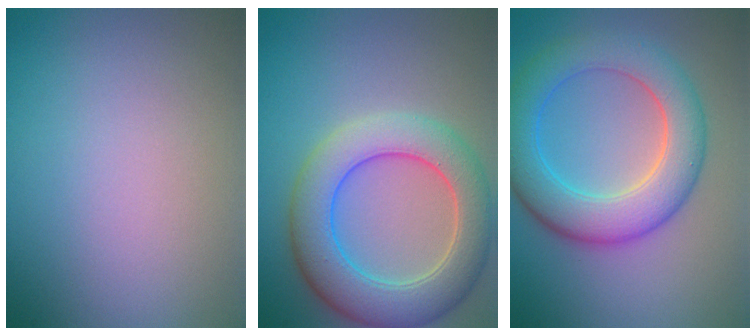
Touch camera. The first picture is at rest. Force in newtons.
{"total": 7.3, "press": 7.3, "slide": 0.5}
{"total": 7.0, "press": 7.0, "slide": 0.2}